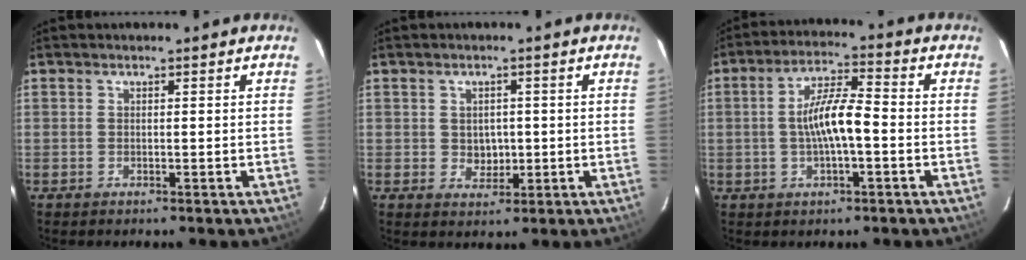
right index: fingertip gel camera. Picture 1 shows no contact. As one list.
[{"total": 3.5, "force": [0.0, 3.1, 1.6], "torque": [-0.025, 0.001, 0.007]}, {"total": 8.3, "force": [-1.3, 2.0, 8.0], "torque": [-0.152, 0.011, -0.021]}]